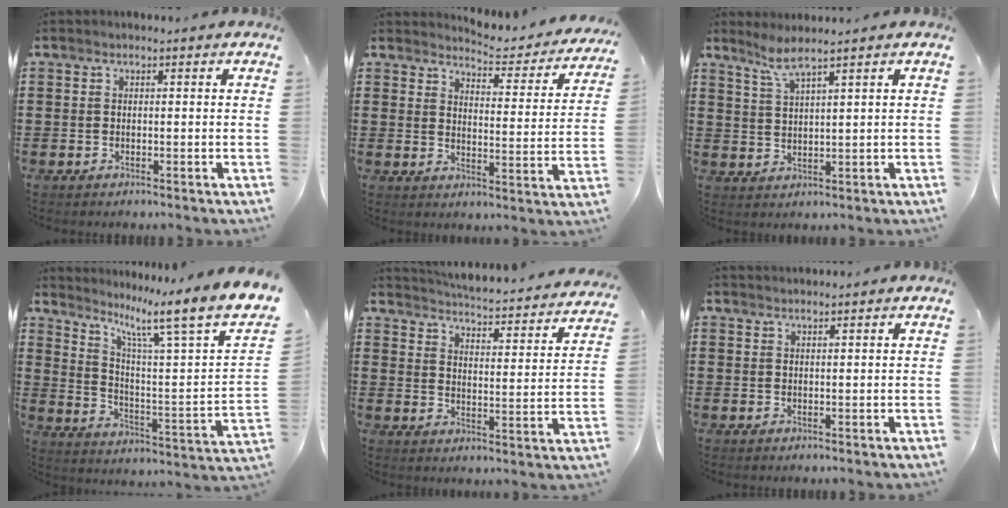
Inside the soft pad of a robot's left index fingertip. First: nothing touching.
{"total": 4.2, "force": [4.1, 0.3, 0.9], "torque": [-0.025, -0.035, 0.062]}
{"total": 3.6, "force": [3.0, -0.3, 2.1], "torque": [-0.049, -0.003, 0.053]}
{"total": 8.8, "force": [5.9, -0.3, 6.5], "torque": [-0.128, -0.057, 0.075]}
{"total": 3.4, "force": [3.4, -0.3, 0.4], "torque": [-0.029, -0.035, 0.049]}
{"total": 1.1, "force": [1.1, -0.1, 0.1], "torque": [-0.004, -0.002, 0.023]}